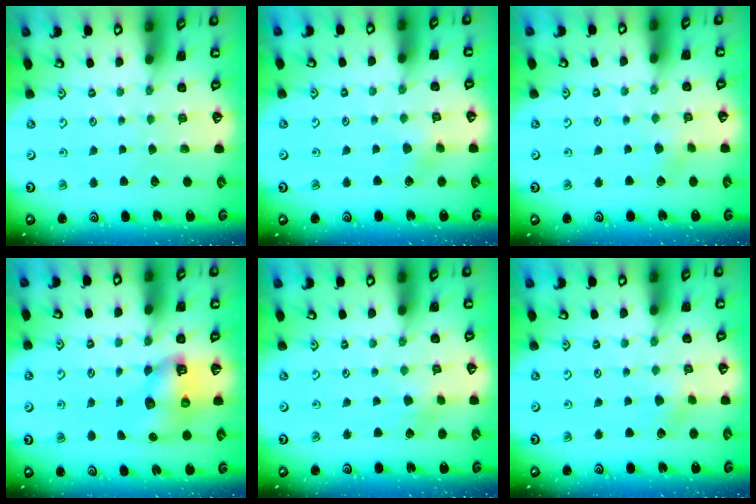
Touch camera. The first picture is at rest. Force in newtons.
{"total": 3.6, "press": 3.5, "slide": 0.3}
{"total": 1.8, "press": 1.7, "slide": 0.2}
{"total": 8.8, "press": 8.7, "slide": 1.1}
{"total": 1.9, "press": 1.9, "slide": 0.2}
{"total": 2.9, "press": 2.8, "slide": 0.2}